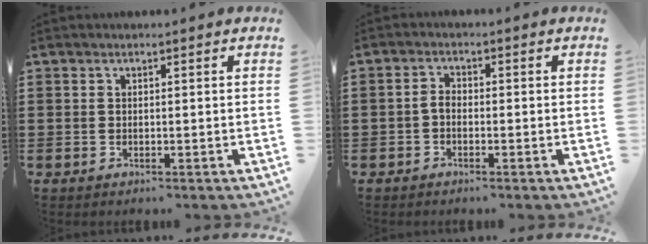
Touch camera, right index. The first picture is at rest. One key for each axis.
{"total": 1.9, "fx": -0.8, "fy": 1.0, "fz": 1.4, "tx": -0.035, "ty": 0.001, "tz": -0.018}